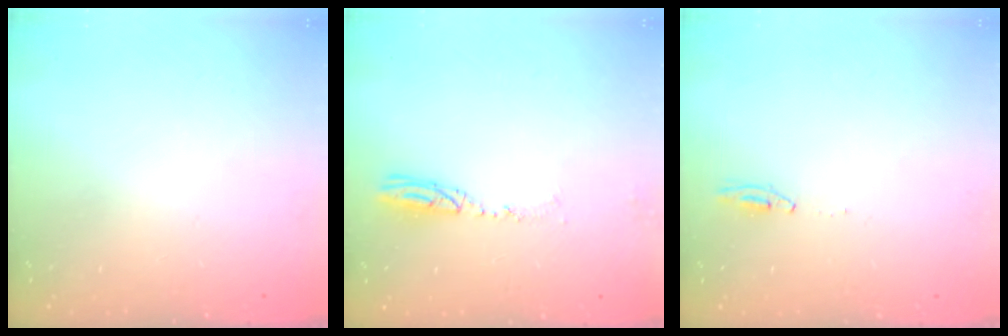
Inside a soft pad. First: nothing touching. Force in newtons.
{"total": 4.3, "press": 4.3, "slide": 0.8}
{"total": 17.2, "press": 4.3, "slide": 16.7}